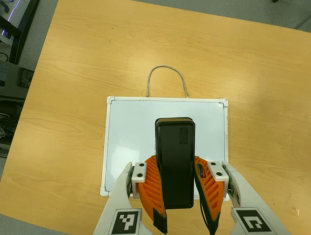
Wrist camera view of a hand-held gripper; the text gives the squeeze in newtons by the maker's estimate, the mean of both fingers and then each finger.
{"total": 7.8, "left": 7.0, "right": 8.7}